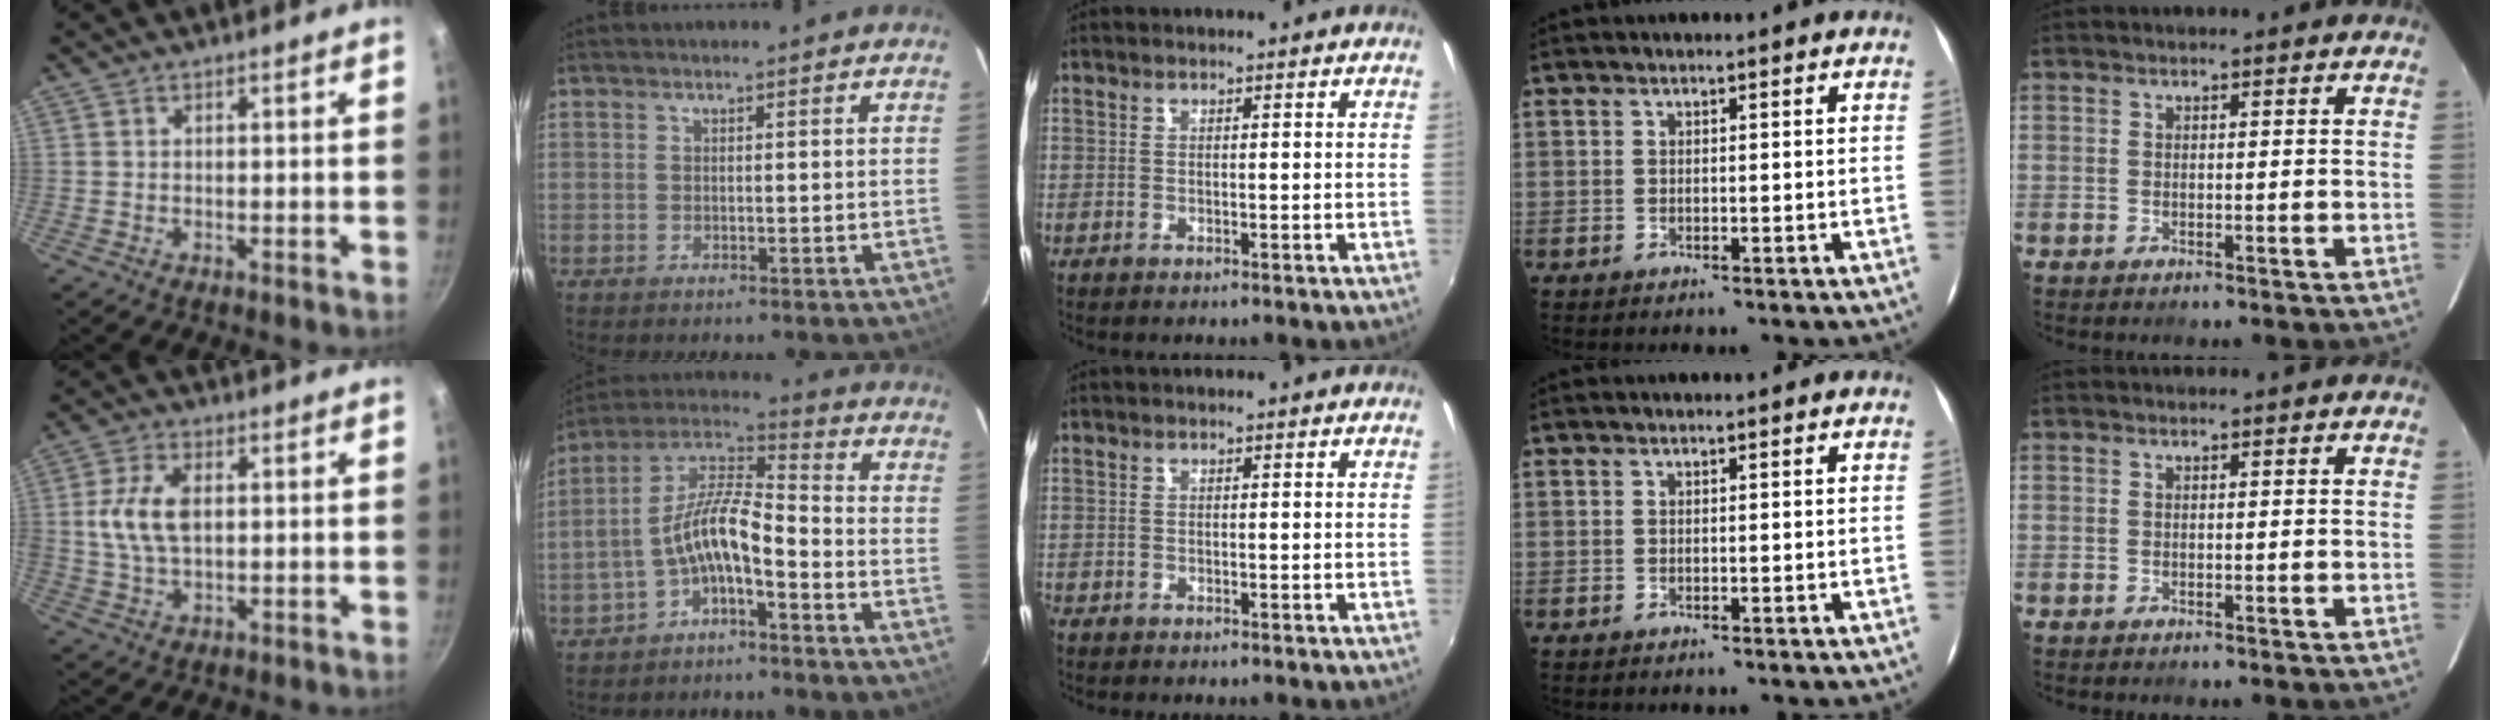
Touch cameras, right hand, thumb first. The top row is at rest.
{"thumb": {"total": 8.7, "force": [1.1, 4.9, 7.2], "torque": [-0.137, 0.007, 0.019]}, "index": {"total": 10.7, "force": [-4.6, 3.7, 8.9], "torque": [-0.191, 0.016, -0.085]}, "middle": {"total": 1.0, "force": [-0.7, 0.6, 0.3], "torque": [-0.008, -0.002, -0.013]}}